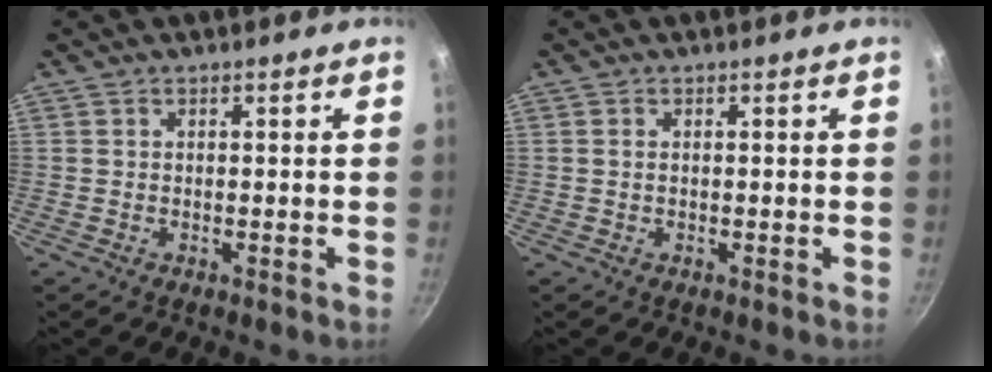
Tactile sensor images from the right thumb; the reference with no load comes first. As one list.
[{"total": 0.6, "force": [0.1, 0.4, 0.5], "torque": [-0.011, 0.001, 0.000]}]